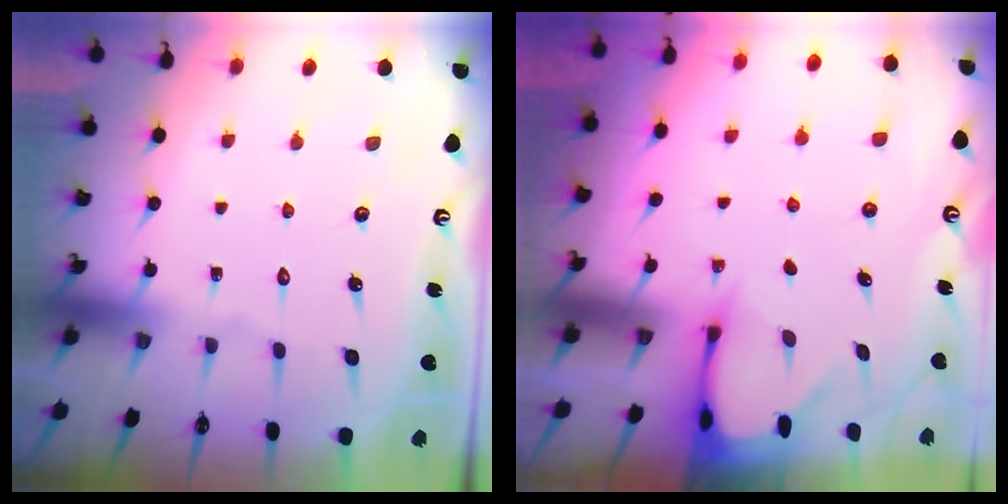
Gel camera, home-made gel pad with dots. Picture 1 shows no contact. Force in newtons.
{"total": 2.5, "press": 2.5, "slide": 0.3}